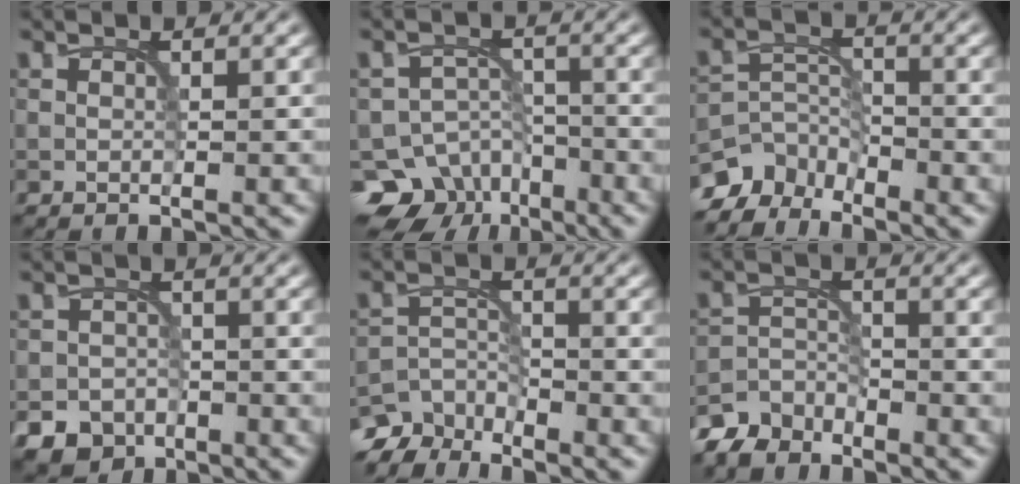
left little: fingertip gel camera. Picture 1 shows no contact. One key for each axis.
{"total": 7.6, "fx": -5.0, "fy": 5.4, "fz": 2.0, "tx": -0.012, "ty": -0.007, "tz": -0.080}
{"total": 5.0, "fx": -4.3, "fy": 2.3, "fz": 1.0, "tx": -0.009, "ty": -0.007, "tz": -0.085}
{"total": 6.1, "fx": -4.1, "fy": 4.3, "fz": 1.3, "tx": -0.005, "ty": -0.016, "tz": -0.065}
{"total": 4.4, "fx": -4.0, "fy": 1.7, "fz": 0.8, "tx": -0.005, "ty": -0.009, "tz": -0.078}
{"total": 3.4, "fx": -3.1, "fy": 1.3, "fz": 0.4, "tx": -0.005, "ty": 0.002, "tz": -0.071}